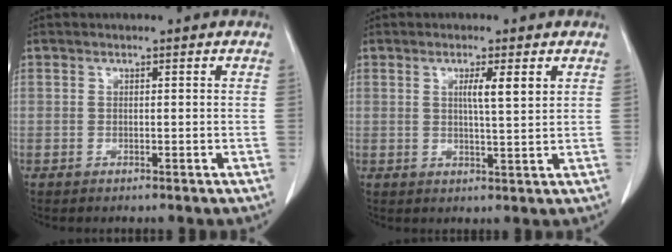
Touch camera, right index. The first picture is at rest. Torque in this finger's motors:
{"motor_torque": [0.51, 0.10, 0.05, 0.06]}